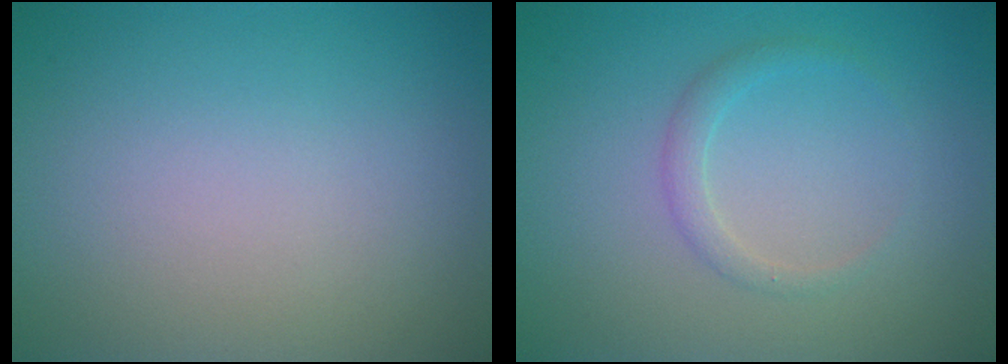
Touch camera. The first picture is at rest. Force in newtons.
{"total": 1.4, "press": 1.4, "slide": 0.2}